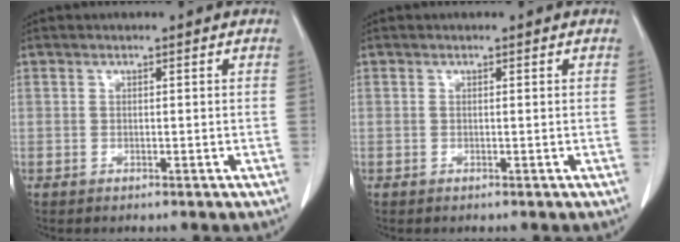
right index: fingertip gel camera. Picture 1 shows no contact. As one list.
[{"total": 0.0}]